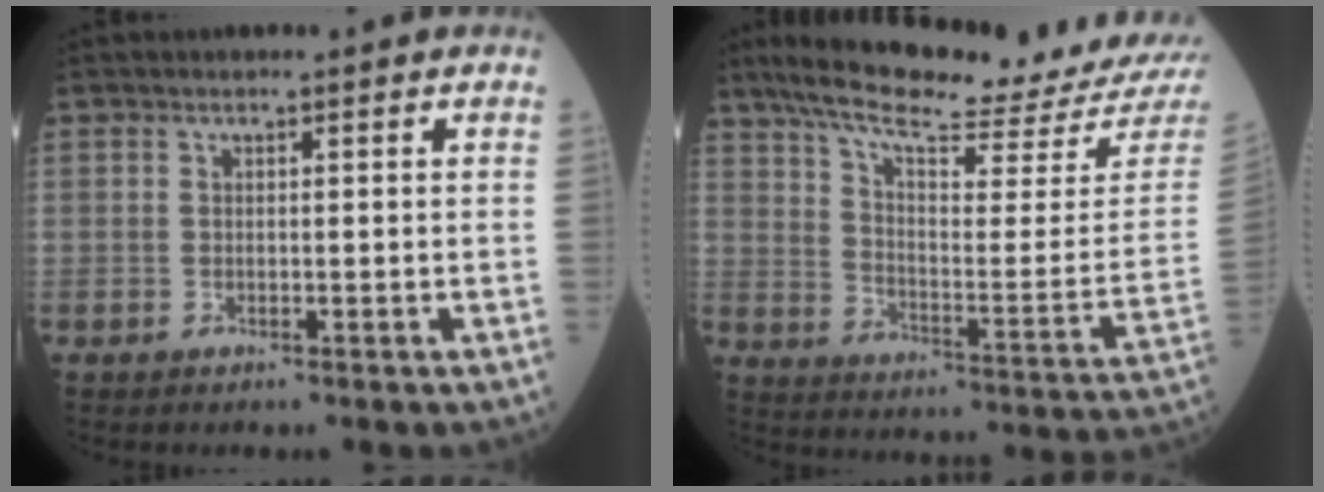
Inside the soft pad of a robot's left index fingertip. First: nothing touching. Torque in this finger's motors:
{"motor_torque": [0.93, -1.15, 0.01, 0.06]}